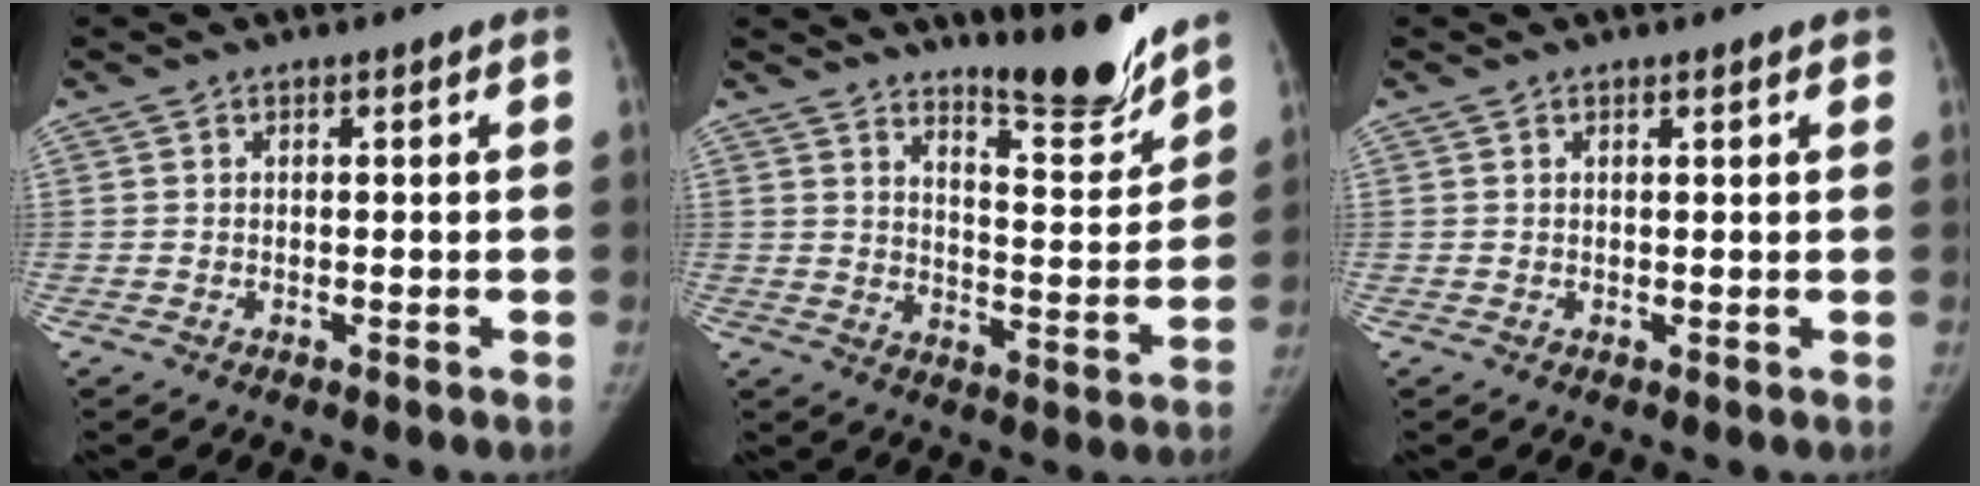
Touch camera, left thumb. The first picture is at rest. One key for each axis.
{"total": 12.2, "fx": 10.6, "fy": 1.7, "fz": 5.7, "tx": -0.056, "ty": -0.090, "tz": 0.167}
{"total": 1.2, "fx": 0.8, "fy": 0.3, "fz": 0.9, "tx": -0.009, "ty": 0.000, "tz": 0.010}